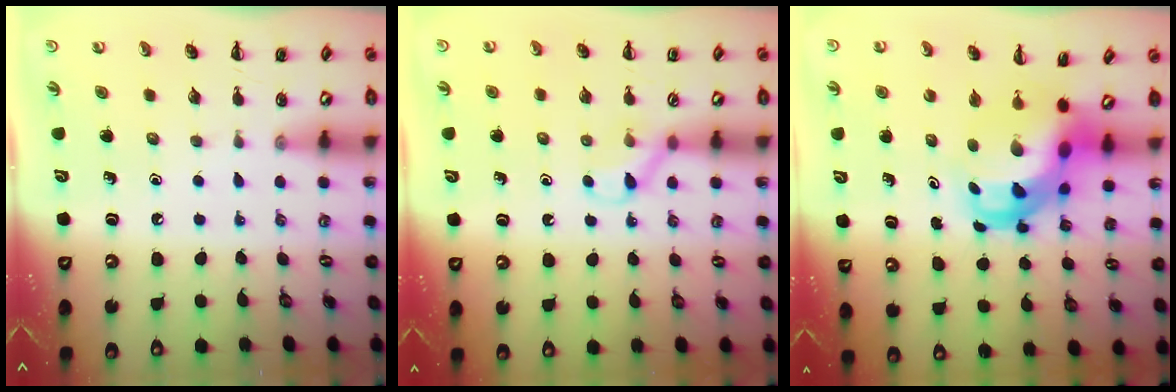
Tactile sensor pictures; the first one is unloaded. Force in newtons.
{"total": 4.9, "press": 4.6, "slide": 1.6}
{"total": 7.2, "press": 6.9, "slide": 2.1}